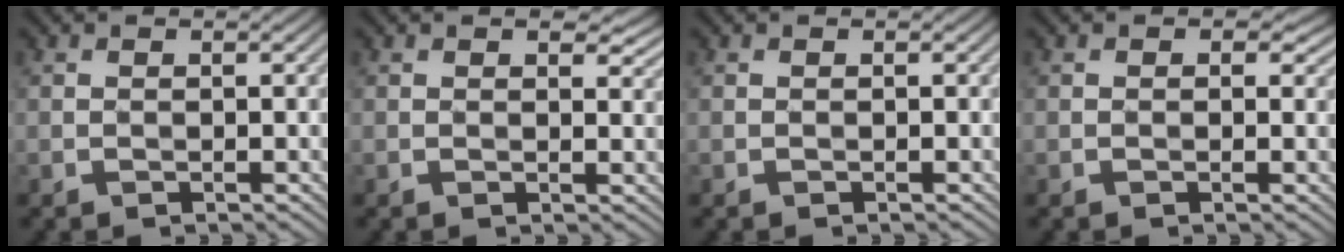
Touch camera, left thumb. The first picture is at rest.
{"total": 3.5, "force": [1.9, 1.6, 2.4], "torque": [-0.033, -0.003, 0.029]}
{"total": 0.0}
{"total": 1.9, "force": [0.6, 1.3, 1.3], "torque": [-0.023, -0.003, 0.006]}